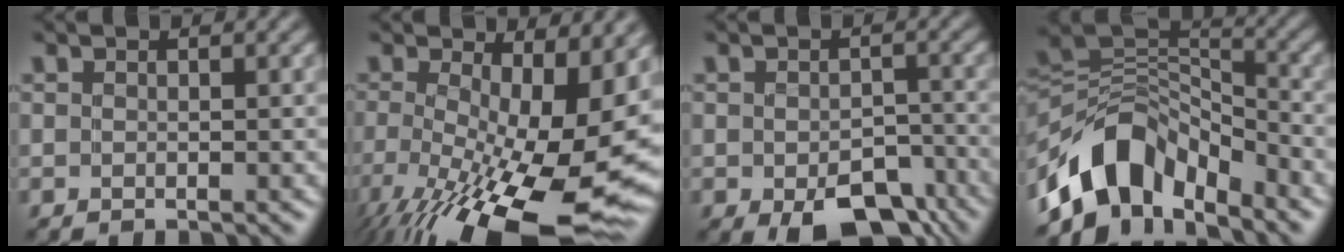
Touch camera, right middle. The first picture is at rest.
{"total": 17.1, "force": [-4.6, 7.2, 14.8], "torque": [-0.240, -0.032, -0.059]}
{"total": 6.8, "force": [-3.9, 3.6, 4.2], "torque": [-0.067, -0.014, -0.049]}
{"total": 8.8, "force": [-5.9, 5.0, 4.2], "torque": [-0.063, 0.008, -0.115]}